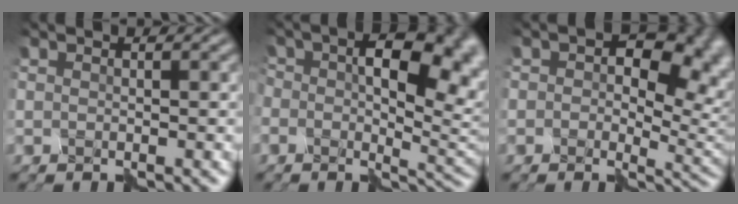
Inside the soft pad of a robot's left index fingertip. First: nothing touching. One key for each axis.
{"total": 9.9, "fx": 1.9, "fy": 5.4, "fz": 8.1, "tx": -0.111, "ty": 0.004, "tz": 0.030}
{"total": 10.0, "fx": 2.8, "fy": 6.2, "fz": 7.4, "tx": -0.063, "ty": 0.005, "tz": 0.047}